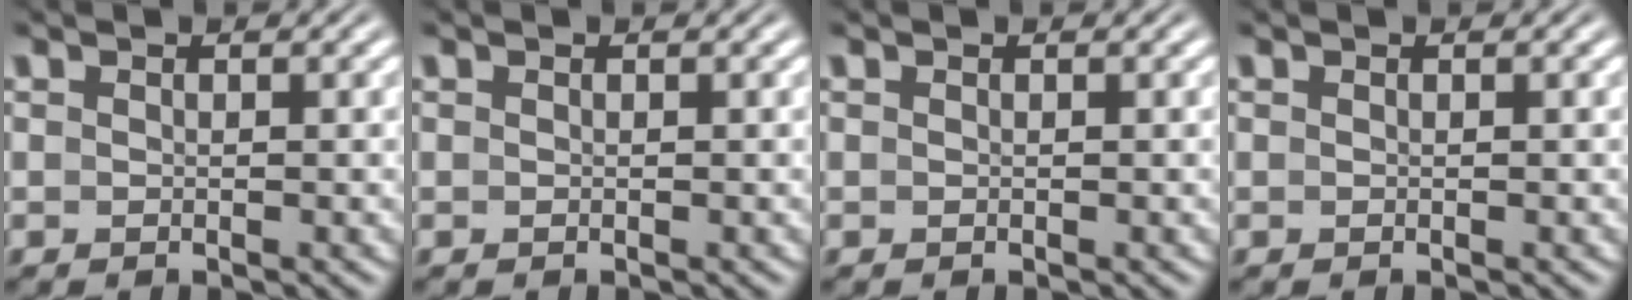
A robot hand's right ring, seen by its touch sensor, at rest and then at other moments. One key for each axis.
{"total": 0.0}
{"total": 0.0}
{"total": 0.0}